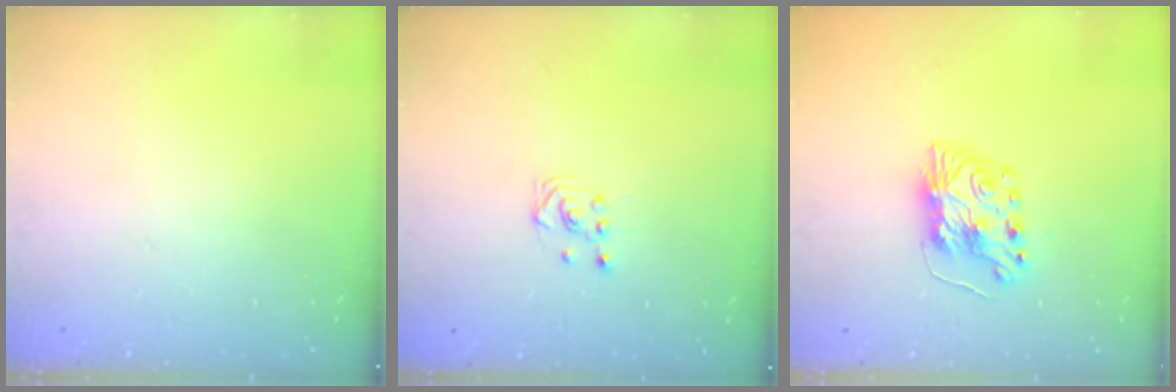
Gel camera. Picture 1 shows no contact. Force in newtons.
{"total": 2.7, "press": 2.4, "slide": 1.2}
{"total": 8.6, "press": 8.6, "slide": 0.5}